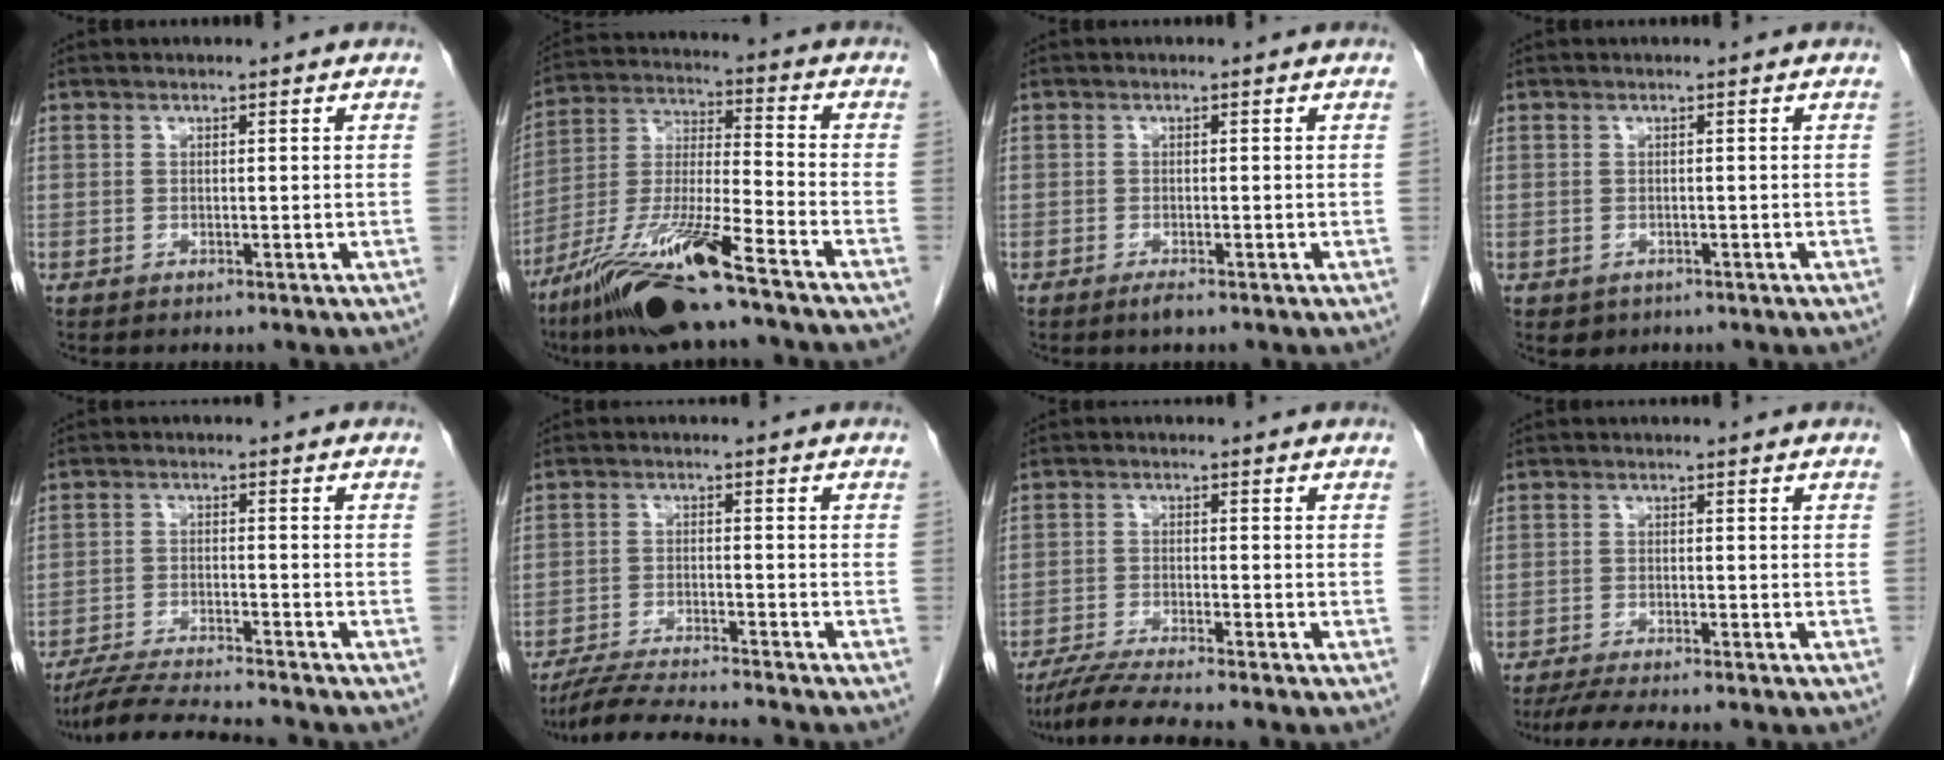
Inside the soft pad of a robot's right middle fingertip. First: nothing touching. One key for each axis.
{"total": 18.0, "fx": -12.7, "fy": 1.1, "fz": 12.7, "tx": -0.253, "ty": -0.035, "tz": -0.233}
{"total": 1.3, "fx": -0.9, "fy": 0.3, "fz": 0.8, "tx": -0.019, "ty": -0.002, "tz": -0.015}
{"total": 1.5, "fx": -0.8, "fy": 1.3, "fz": 0.4, "tx": -0.007, "ty": 0.002, "tz": -0.003}
{"total": 10.2, "fx": -9.5, "fy": -0.5, "fz": 3.7, "tx": -0.061, "ty": -0.014, "tz": -0.160}
{"total": 10.0, "fx": -9.2, "fy": -0.6, "fz": 3.9, "tx": -0.063, "ty": -0.016, "tz": -0.155}
{"total": 7.7, "fx": -6.7, "fy": -0.9, "fz": 3.7, "tx": -0.058, "ty": -0.024, "tz": -0.113}
{"total": 6.6, "fx": -5.7, "fy": 0.1, "fz": 3.4, "tx": -0.049, "ty": -0.017, "tz": -0.091}